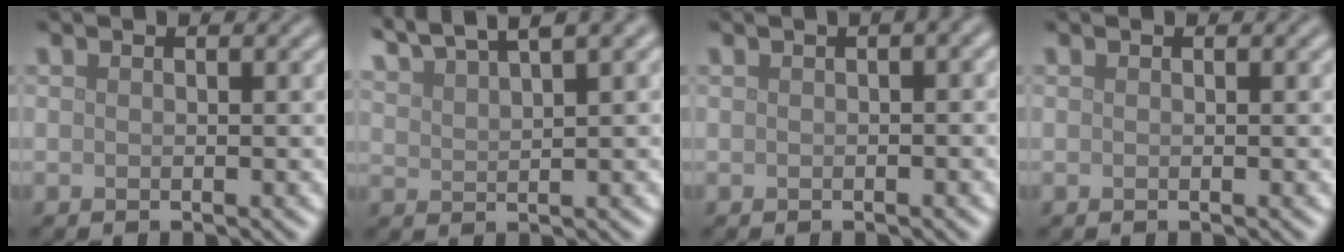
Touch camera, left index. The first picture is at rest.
{"total": 6.2, "force": [5.0, 1.0, 3.5], "torque": [-0.055, 0.020, 0.083]}
{"total": 2.6, "force": [0.6, 0.9, 2.4], "torque": [-0.025, 0.010, 0.010]}
{"total": 0.0}